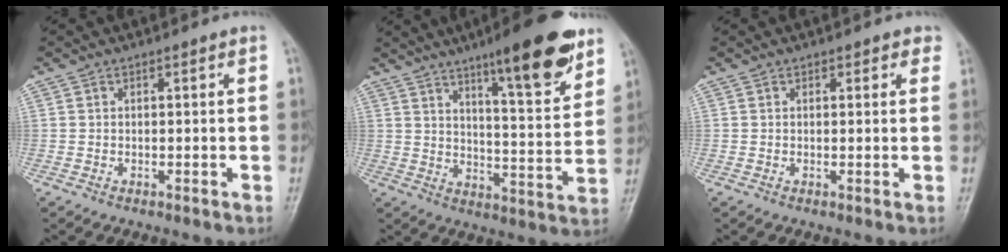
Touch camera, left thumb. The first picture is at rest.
{"total": 16.6, "force": [10.6, 3.4, 12.3], "torque": [-0.152, -0.060, 0.160]}
{"total": 1.8, "force": [1.1, 1.1, 0.8], "torque": [0.012, -0.002, 0.007]}